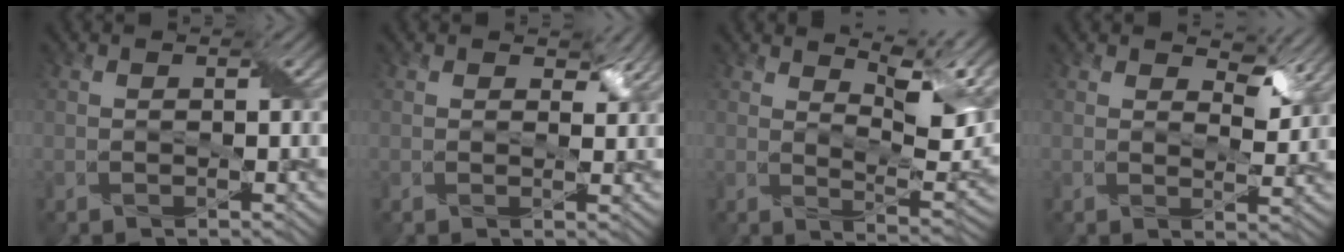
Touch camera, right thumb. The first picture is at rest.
{"total": 2.4, "force": [1.5, 1.2, 1.4], "torque": [-0.024, -0.005, 0.025]}
{"total": 11.0, "force": [6.3, 3.7, 8.2], "torque": [-0.133, 0.006, 0.094]}
{"total": 4.5, "force": [3.0, 2.0, 2.6], "torque": [-0.048, -0.008, 0.044]}